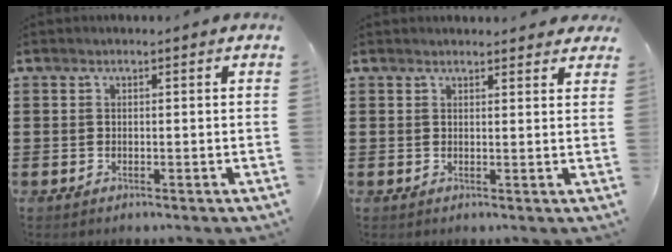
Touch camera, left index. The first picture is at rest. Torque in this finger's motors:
{"motor_torque": [2.14, 0.00, 0.03, -0.14]}